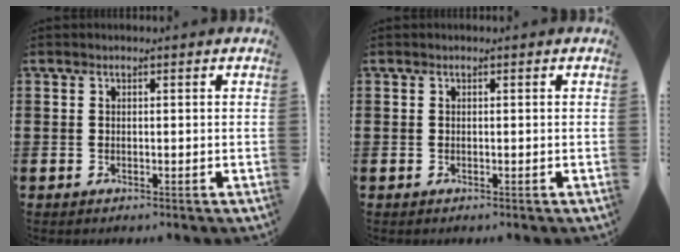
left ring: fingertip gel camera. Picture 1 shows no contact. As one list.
[{"total": 0.0}]